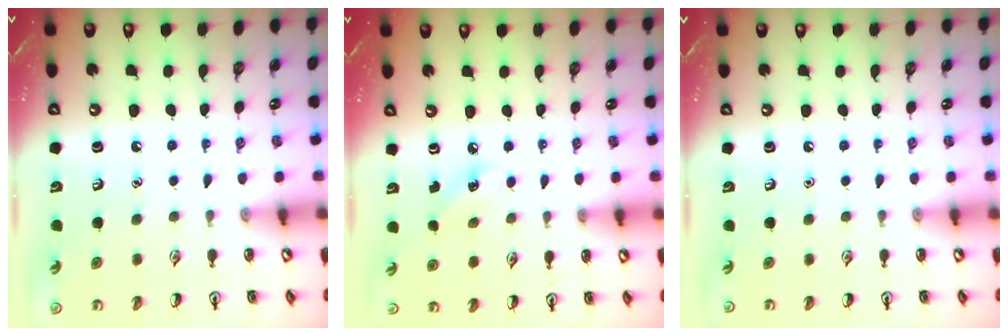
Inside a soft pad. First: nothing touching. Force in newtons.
{"total": 5.0, "press": 4.8, "slide": 1.3}
{"total": 0.0}